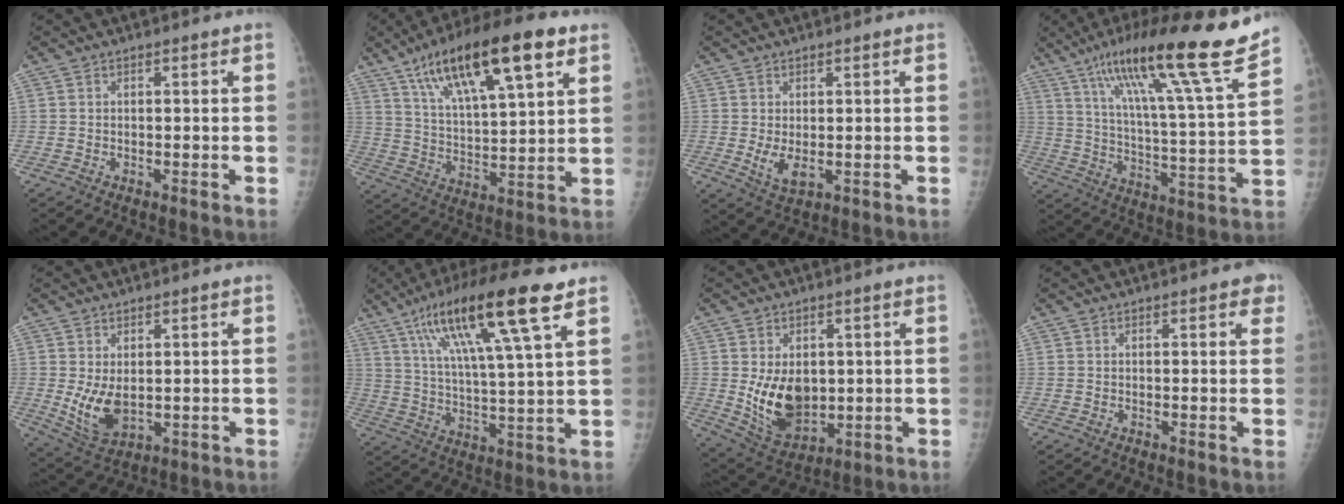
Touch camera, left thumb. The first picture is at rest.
{"total": 21.5, "force": [11.4, 6.3, 17.1], "torque": [-0.271, -0.019, 0.197]}
{"total": 4.1, "force": [-0.2, 2.1, 3.5], "torque": [-0.061, -0.011, 0.006]}
{"total": 23.1, "force": [16.2, 1.0, 16.4], "torque": [-0.246, -0.067, 0.262]}
{"total": 7.4, "force": [0.0, 4.4, 5.9], "torque": [-0.100, -0.017, 0.018]}
{"total": 18.9, "force": [10.0, 2.6, 15.8], "torque": [-0.280, -0.020, 0.175]}
{"total": 11.6, "force": [0.2, 7.9, 8.5], "torque": [-0.114, -0.019, 0.028]}
{"total": 2.1, "force": [1.0, 1.0, 1.5], "torque": [-0.003, 0.001, 0.006]}